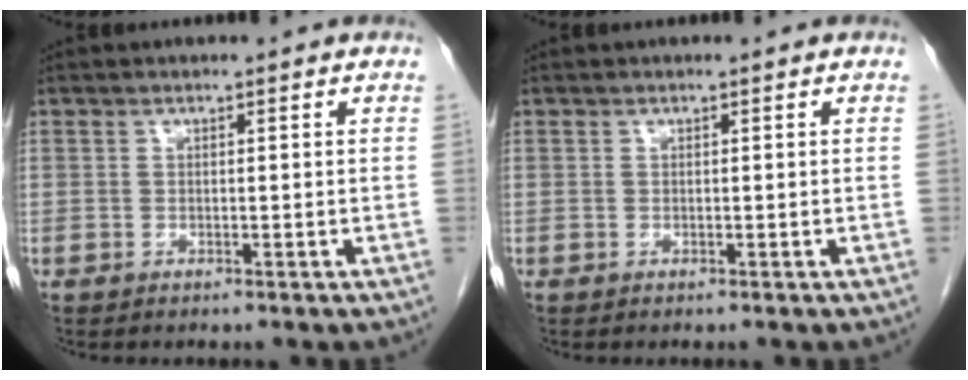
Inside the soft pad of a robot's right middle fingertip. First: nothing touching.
{"total": 0.0}